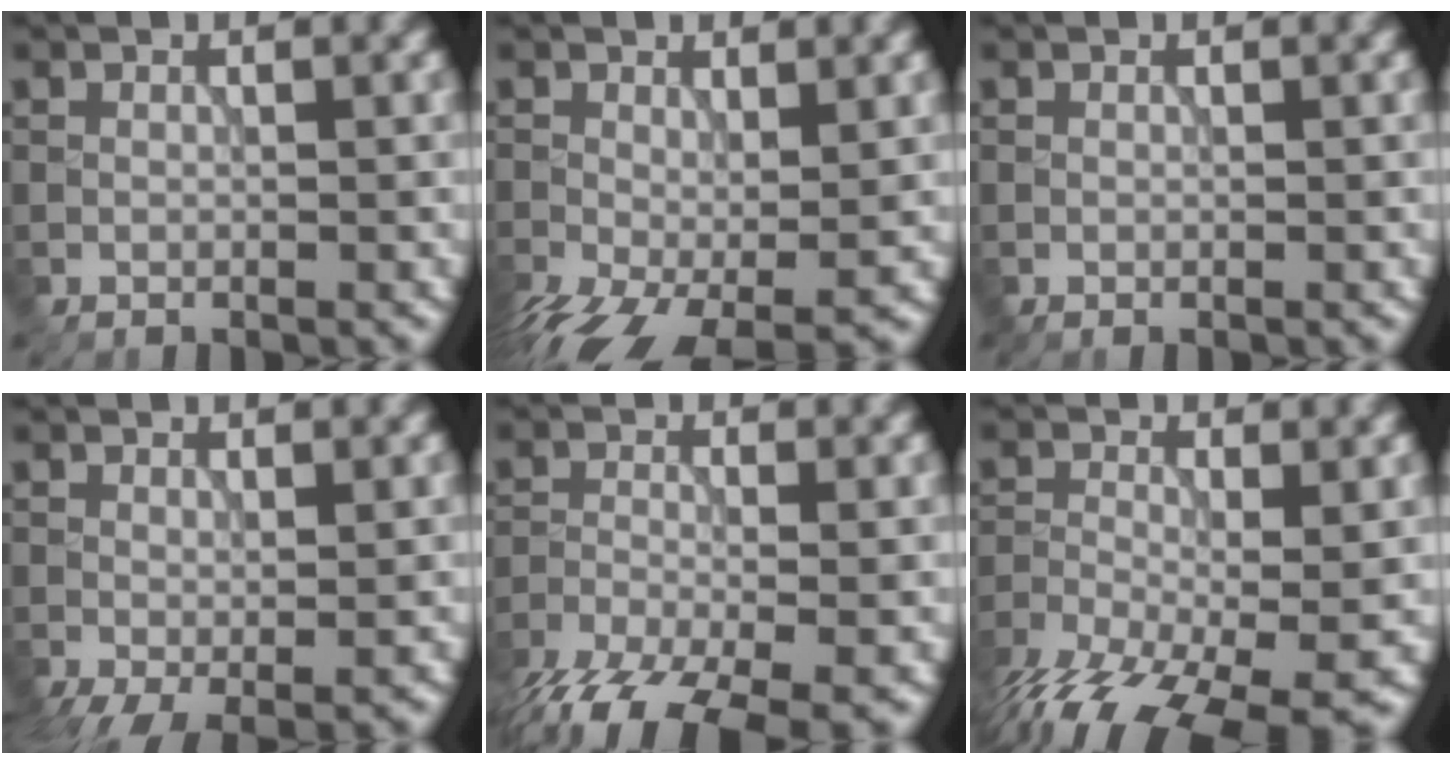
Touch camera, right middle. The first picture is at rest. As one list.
[{"total": 8.0, "force": [-3.6, 3.6, 6.1], "torque": [-0.134, -0.036, -0.052]}, {"total": 0.0}, {"total": 2.4, "force": [-0.7, 0.9, 2.1], "torque": [-0.043, -0.011, -0.011]}, {"total": 9.9, "force": [-7.1, 3.4, 6.0], "torque": [-0.126, -0.043, -0.129]}, {"total": 11.1, "force": [-6.8, 4.3, 7.6], "torque": [-0.148, -0.039, -0.115]}]